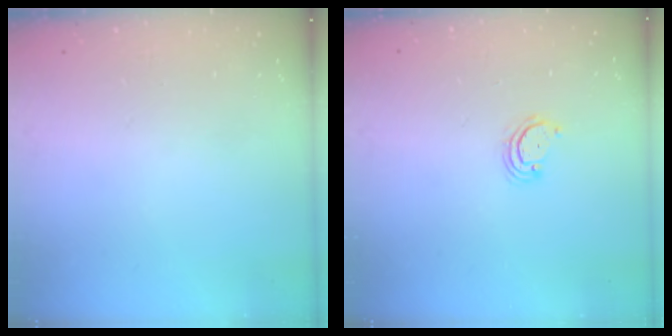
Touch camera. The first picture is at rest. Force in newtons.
{"total": 2.9, "press": 2.8, "slide": 0.4}